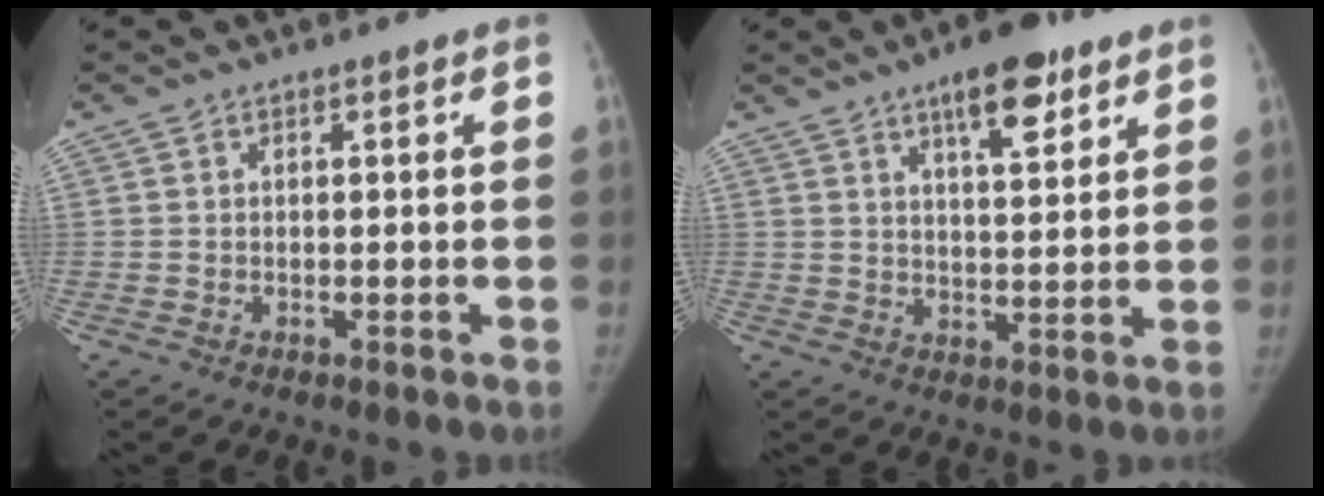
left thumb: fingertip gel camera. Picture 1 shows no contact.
{"total": 10.0, "force": [6.0, 3.6, 7.1], "torque": [-0.086, -0.031, 0.090]}